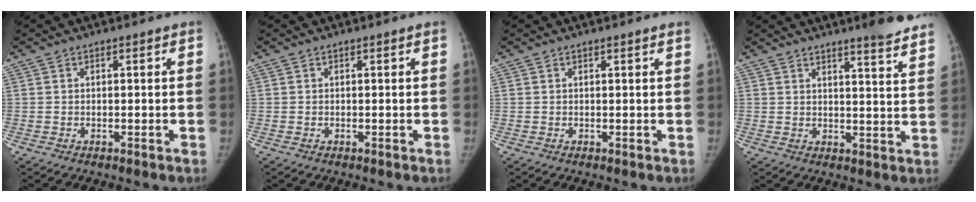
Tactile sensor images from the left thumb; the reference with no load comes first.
{"total": 0.0}
{"total": 0.9, "force": [0.7, -0.1, 0.5], "torque": [-0.011, 0.001, 0.012]}
{"total": 8.5, "force": [7.2, 0.5, 4.6], "torque": [-0.047, -0.046, 0.081]}